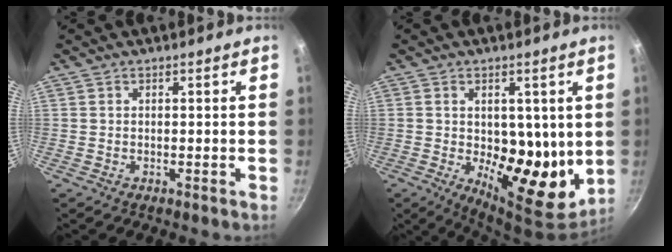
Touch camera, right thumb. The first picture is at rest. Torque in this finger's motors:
{"motor_torque": [-0.43, 0.99, 0.02, 0.03, 0.31]}